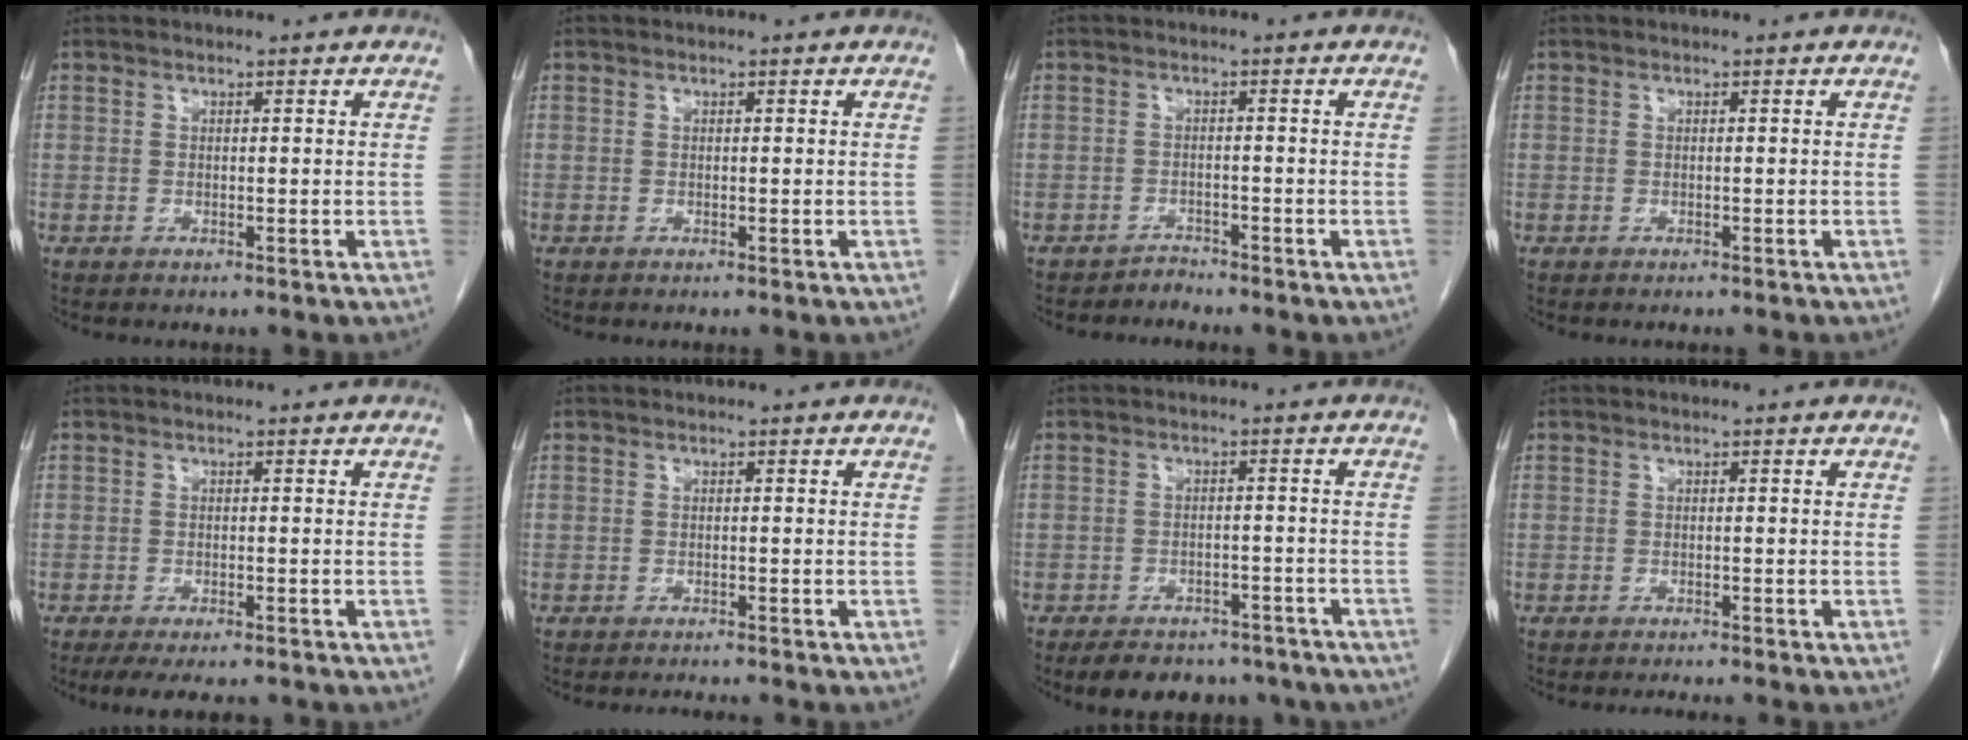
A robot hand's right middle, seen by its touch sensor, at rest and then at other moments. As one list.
[{"total": 0.0}, {"total": 0.7, "force": [-0.4, 0.2, -0.6], "torque": [0.014, -0.004, -0.005]}, {"total": 0.9, "force": [-0.9, 0.1, 0.2], "torque": [-0.005, -0.001, -0.015]}, {"total": 7.4, "force": [-6.1, 1.9, 3.6], "torque": [-0.046, -0.010, -0.089]}, {"total": 2.1, "force": [-2.0, -0.3, 0.5], "torque": [-0.004, -0.004, -0.027]}, {"total": 12.3, "force": [-10.0, 5.6, 4.5], "torque": [-0.065, 0.000, -0.119]}, {"total": 2.9, "force": [-2.7, -0.2, 1.0], "torque": [-0.007, -0.004, -0.036]}]